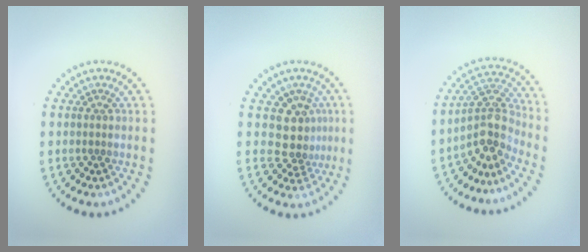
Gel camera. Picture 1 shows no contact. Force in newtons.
{"total": 3.3, "press": 2.5, "slide": 2.2}
{"total": 4.0, "press": 2.9, "slide": 2.8}